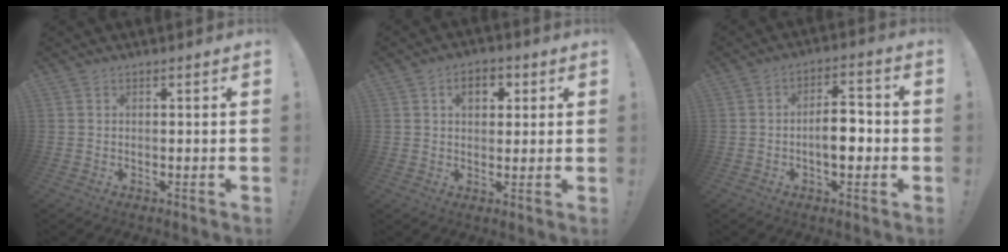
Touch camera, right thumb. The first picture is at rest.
{"total": 6.2, "force": [1.9, 4.3, 4.0], "torque": [-0.046, 0.002, 0.030]}
{"total": 8.7, "force": [-2.0, 4.3, 7.4], "torque": [-0.120, 0.018, -0.036]}